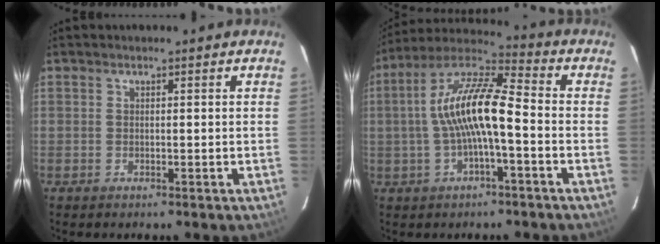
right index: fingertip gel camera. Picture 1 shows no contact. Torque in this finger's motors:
{"motor_torque": [1.06, -0.33, 1.05, 0.21]}